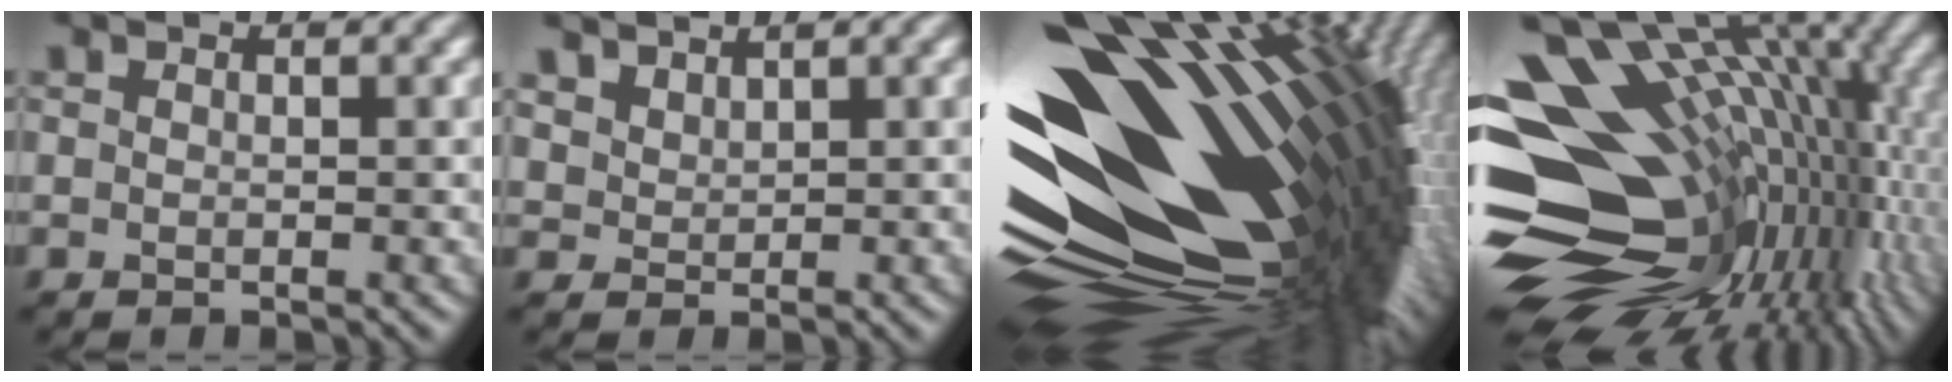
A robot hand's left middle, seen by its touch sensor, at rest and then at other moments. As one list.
[{"total": 2.9, "force": [2.6, 1.2, 0.6], "torque": [-0.027, -0.006, 0.067]}, {"total": 18.1, "force": [0.8, 8.7, 15.8], "torque": [-0.276, -0.019, 0.010]}, {"total": 18.7, "force": [0.7, 11.2, 15.0], "torque": [-0.250, 0.012, 0.023]}]